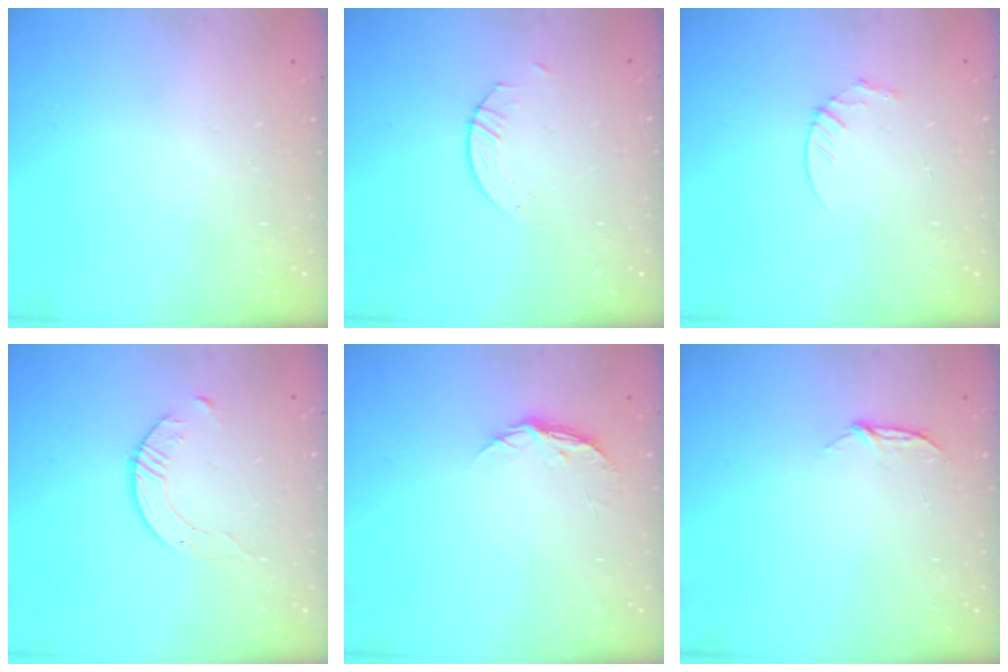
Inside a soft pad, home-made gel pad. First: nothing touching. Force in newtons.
{"total": 2.6, "press": 2.6, "slide": 0.2}
{"total": 3.6, "press": 3.6, "slide": 0.4}
{"total": 3.1, "press": 3.1, "slide": 0.4}
{"total": 6.7, "press": 6.7, "slide": 0.8}
{"total": 5.1, "press": 5.1, "slide": 0.6}